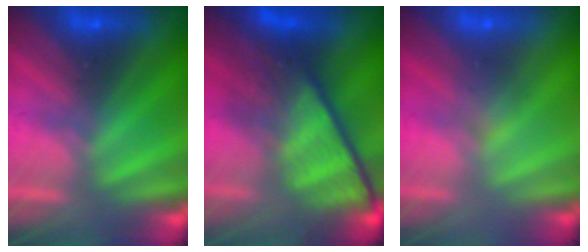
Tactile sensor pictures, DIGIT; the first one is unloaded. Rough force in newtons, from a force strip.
{"total": 12.7}
{"total": 2.8}